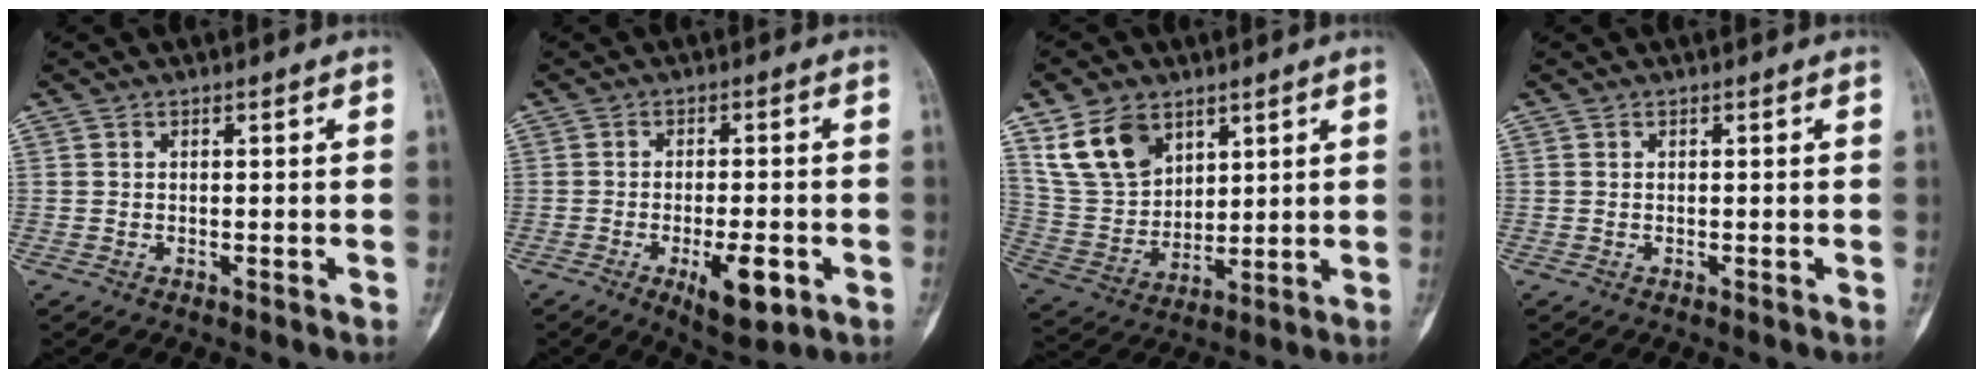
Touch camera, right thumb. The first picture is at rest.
{"total": 8.5, "force": [-3.1, 3.1, 7.3], "torque": [-0.108, 0.001, -0.039]}
{"total": 12.8, "force": [7.2, 8.5, 6.3], "torque": [-0.101, -0.028, 0.155]}
{"total": 0.0}